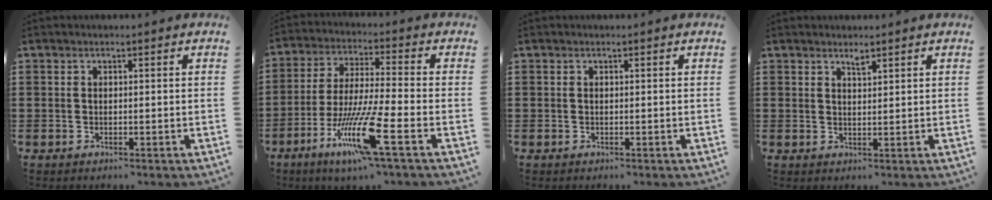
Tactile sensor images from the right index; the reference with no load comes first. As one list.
[{"total": 12.7, "force": [-6.3, 1.0, 11.0], "torque": [-0.233, -0.009, -0.120]}, {"total": 0.0}, {"total": 1.4, "force": [1.2, 0.2, 0.6], "torque": [-0.014, 0.000, 0.022]}]